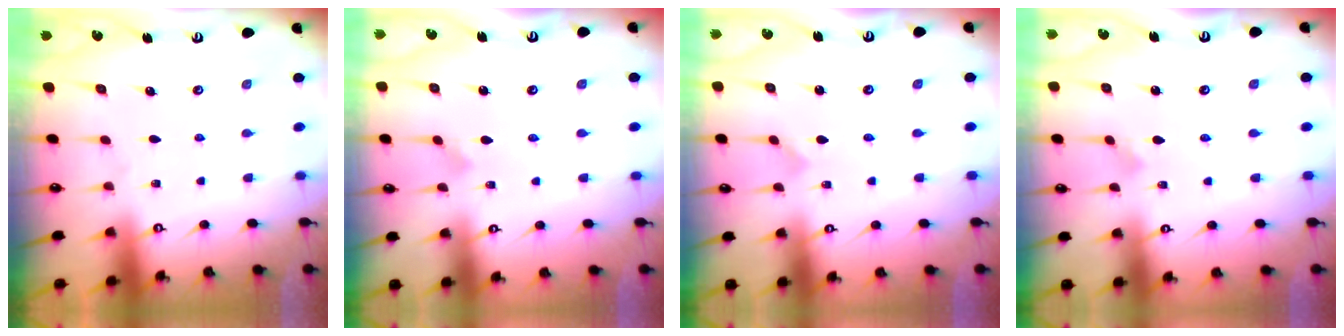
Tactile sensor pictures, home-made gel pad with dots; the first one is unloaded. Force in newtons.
{"total": 2.4, "press": 2.4, "slide": 0.1}
{"total": 0.0}
{"total": 2.3, "press": 2.3, "slide": 0.1}